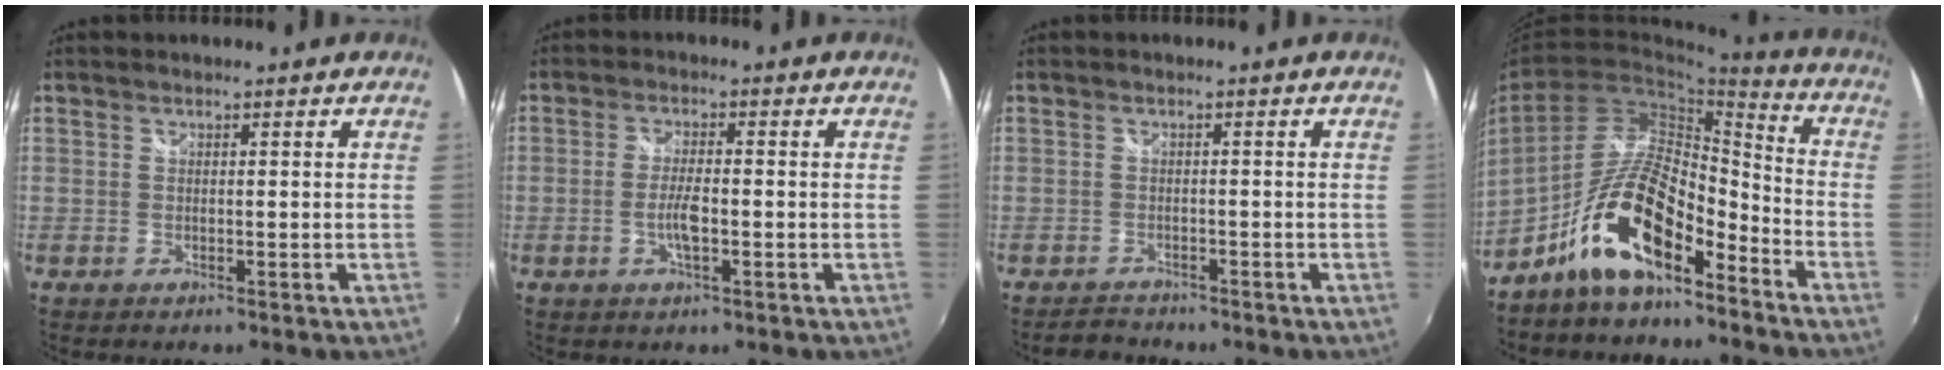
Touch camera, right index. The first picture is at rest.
{"total": 4.0, "force": [-1.2, 1.1, 3.6], "torque": [-0.073, -0.003, -0.022]}
{"total": 2.6, "force": [-2.4, 1.2, -0.1], "torque": [-0.010, 0.004, -0.043]}
{"total": 14.1, "force": [-9.5, 4.6, 9.4], "torque": [-0.183, 0.012, -0.175]}